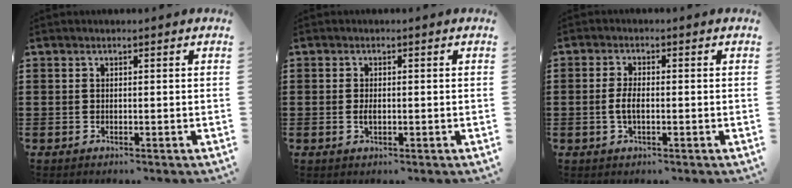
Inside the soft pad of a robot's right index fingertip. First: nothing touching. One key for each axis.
{"total": 1.7, "fx": -0.3, "fy": 0.7, "fz": 1.5, "tx": -0.029, "ty": 0.000, "tz": -0.005}
{"total": 2.8, "fx": -0.5, "fy": 1.1, "fz": 2.6, "tx": -0.062, "ty": -0.002, "tz": -0.013}